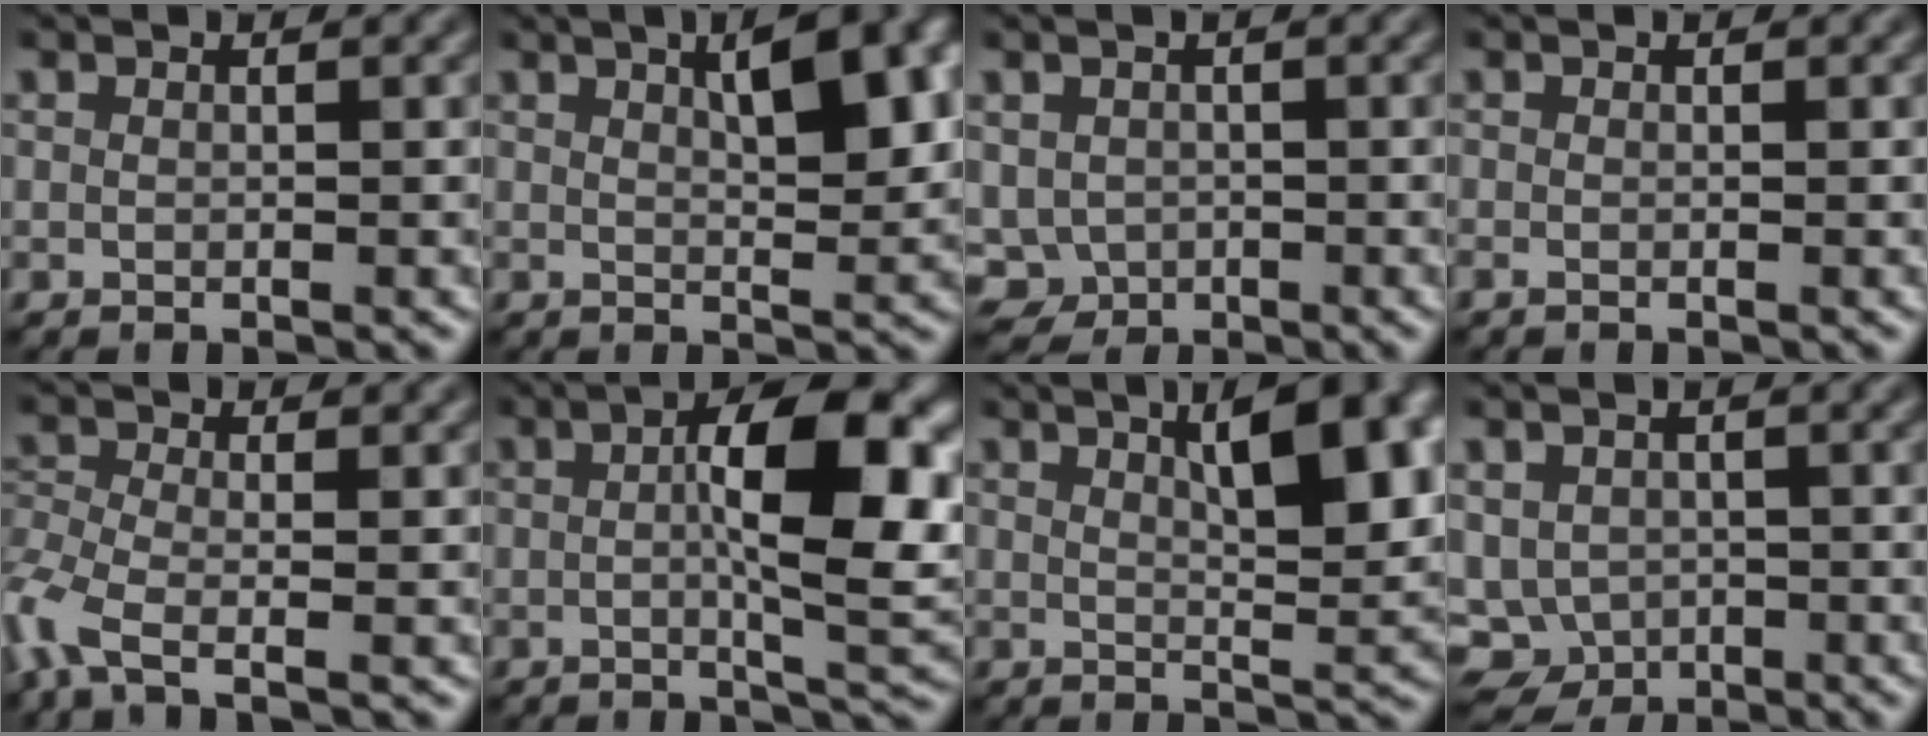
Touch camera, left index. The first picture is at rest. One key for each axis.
{"total": 7.1, "fx": 2.6, "fy": 2.3, "fz": 6.2, "tx": -0.077, "ty": 0.014, "tz": 0.036}
{"total": 3.2, "fx": -0.6, "fy": 2.8, "fz": 1.4, "tx": -0.031, "ty": -0.005, "tz": -0.009}
{"total": 0.5, "fx": -0.3, "fy": 0.1, "fz": 0.4, "tx": -0.009, "ty": -0.003, "tz": -0.007}
{"total": 5.5, "fx": -3.0, "fy": 2.0, "fz": 4.1, "tx": -0.107, "ty": -0.015, "tz": -0.076}
{"total": 10.3, "fx": 0.9, "fy": 3.1, "fz": 9.8, "tx": -0.136, "ty": 0.005, "tz": 0.012}
{"total": 8.0, "fx": 2.9, "fy": 2.4, "fz": 7.1, "tx": -0.089, "ty": 0.008, "tz": 0.046}
{"total": 5.1, "fx": -1.4, "fy": 4.4, "fz": 2.2, "tx": -0.039, "ty": -0.005, "tz": -0.017}